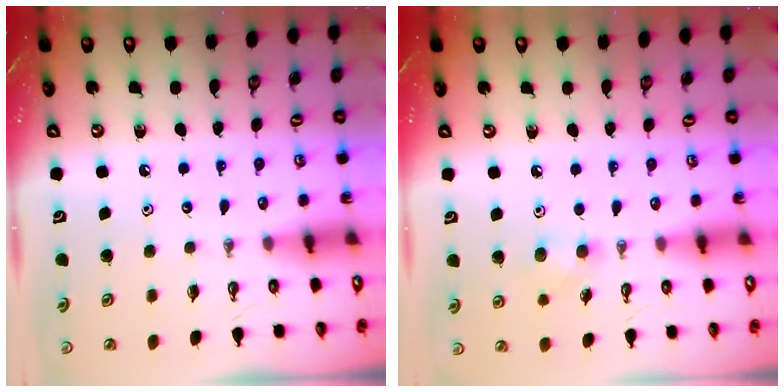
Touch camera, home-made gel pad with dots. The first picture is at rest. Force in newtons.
{"total": 7.2, "press": 7.1, "slide": 0.9}